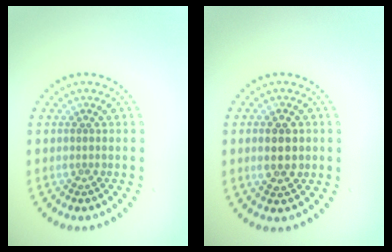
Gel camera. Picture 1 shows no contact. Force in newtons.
{"total": 2.9, "press": 2.9, "slide": 0.1}